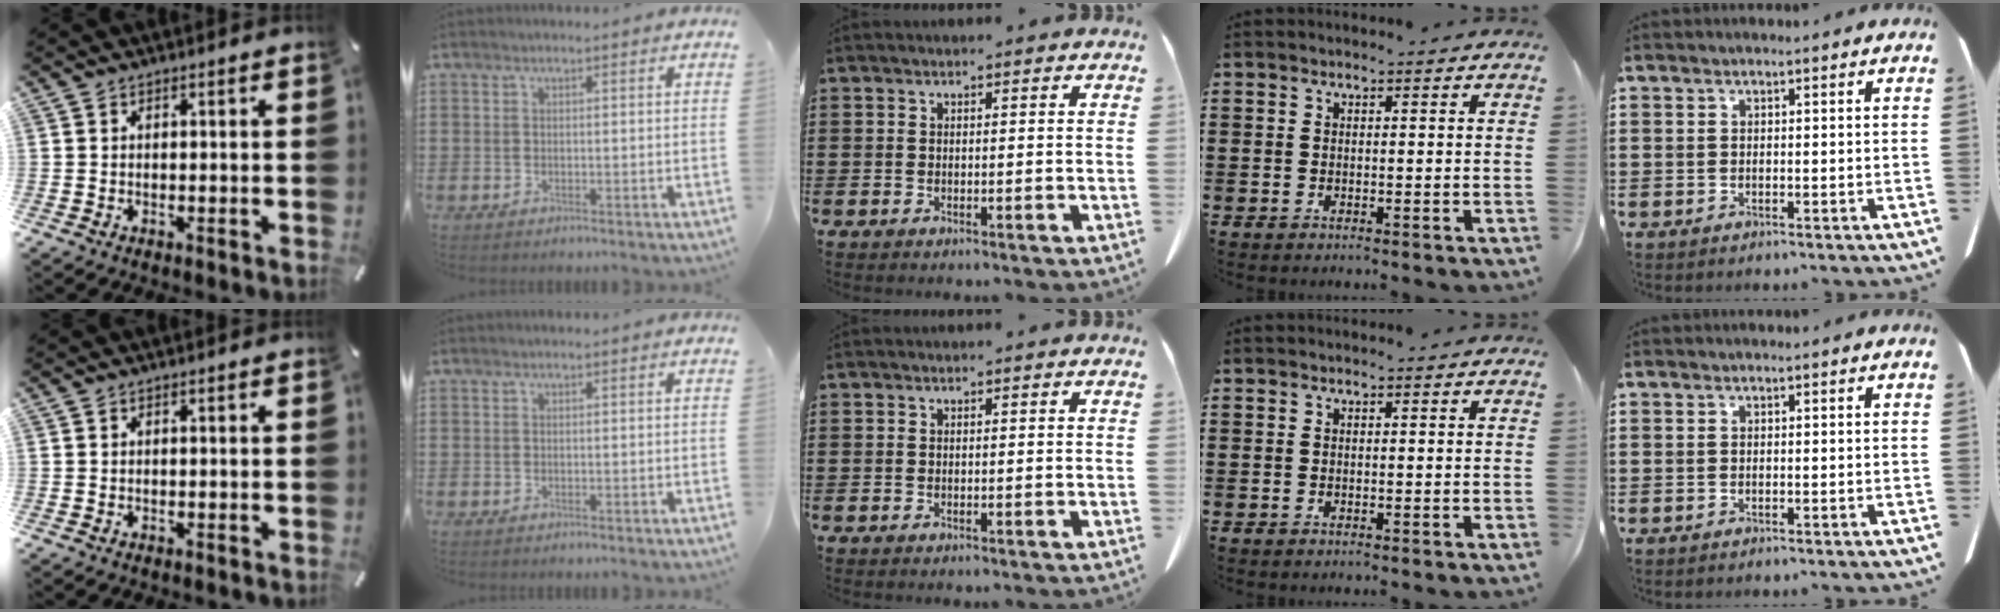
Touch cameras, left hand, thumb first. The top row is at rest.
{}